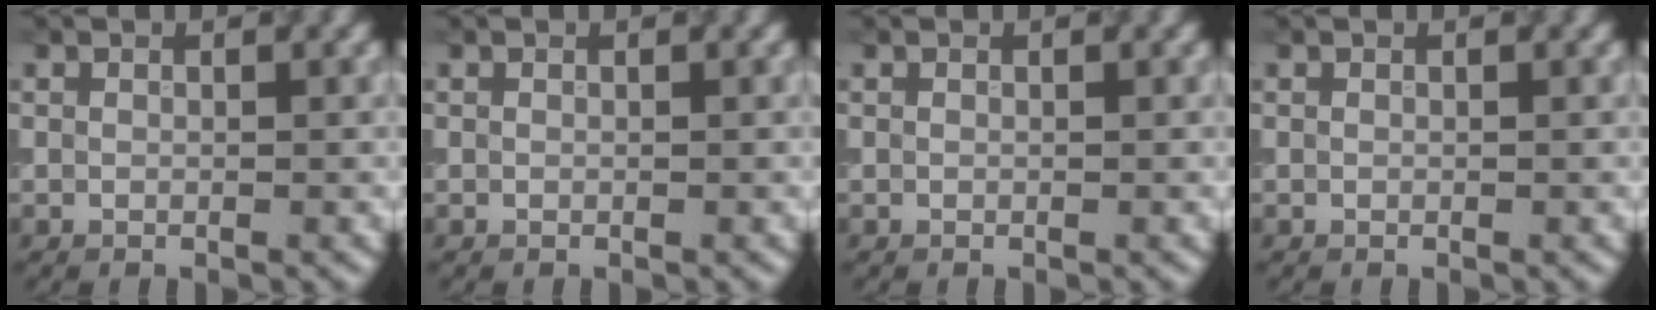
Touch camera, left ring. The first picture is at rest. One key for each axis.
{"total": 0.0}
{"total": 0.0}
{"total": 0.0}